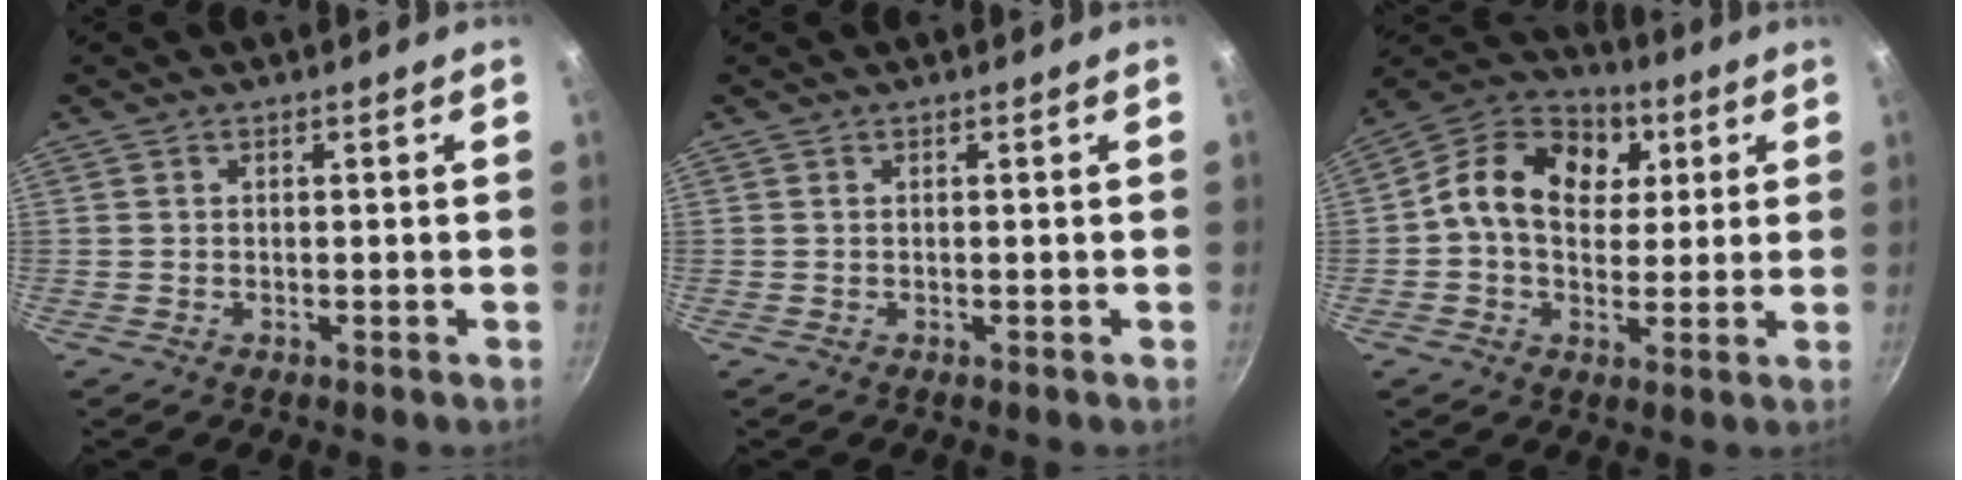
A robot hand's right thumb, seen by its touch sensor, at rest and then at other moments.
{"total": 0.0}
{"total": 15.7, "force": [3.5, 11.8, 9.8], "torque": [-0.136, 0.012, 0.038]}